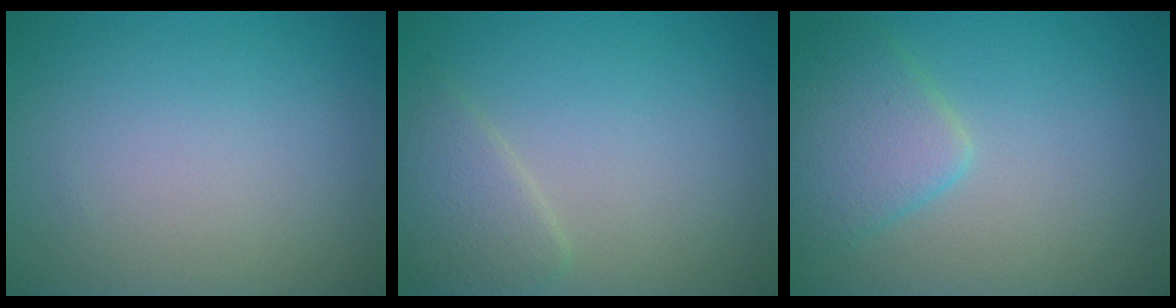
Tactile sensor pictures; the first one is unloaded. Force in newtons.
{"total": 2.4, "press": 2.4, "slide": 0.2}
{"total": 3.9, "press": 3.9, "slide": 0.2}